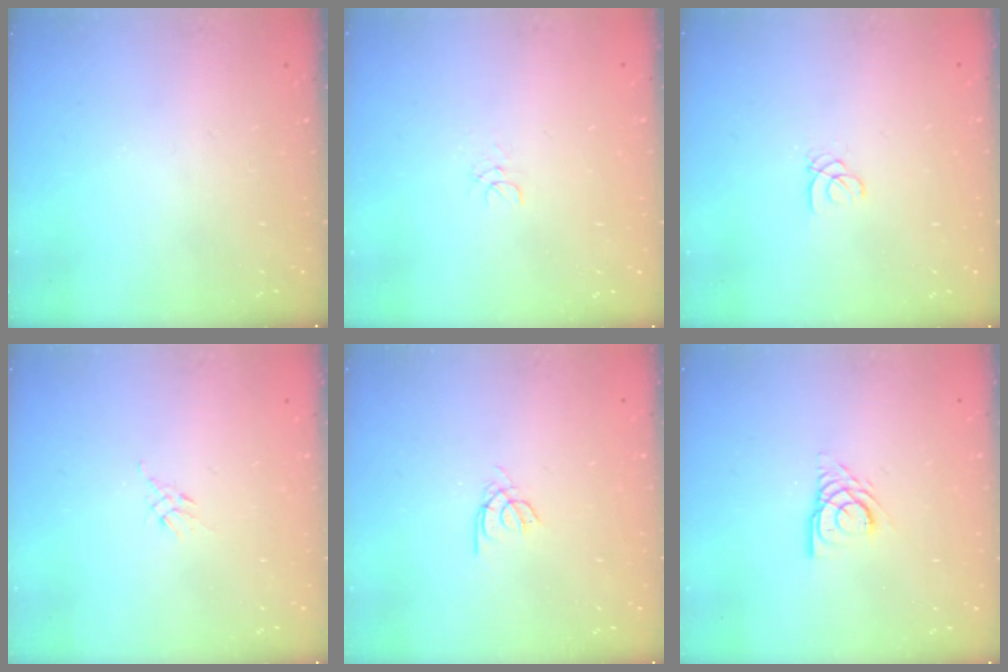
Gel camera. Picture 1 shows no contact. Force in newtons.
{"total": 3.0, "press": 3.0, "slide": 0.2}
{"total": 1.4, "press": 1.4, "slide": 0.1}
{"total": 2.6, "press": 2.5, "slide": 0.7}
{"total": 2.2, "press": 2.2, "slide": 0.2}
{"total": 5.5, "press": 5.5, "slide": 0.5}